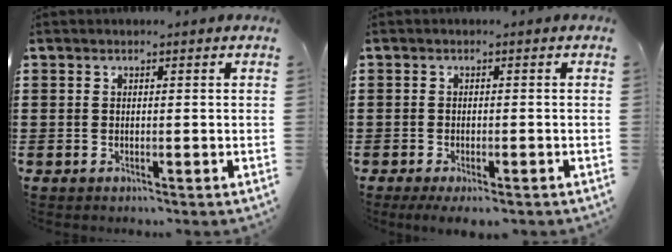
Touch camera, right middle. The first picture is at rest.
{"total": 1.5, "force": [-1.1, 0.2, 1.0], "torque": [-0.017, -0.001, -0.020]}